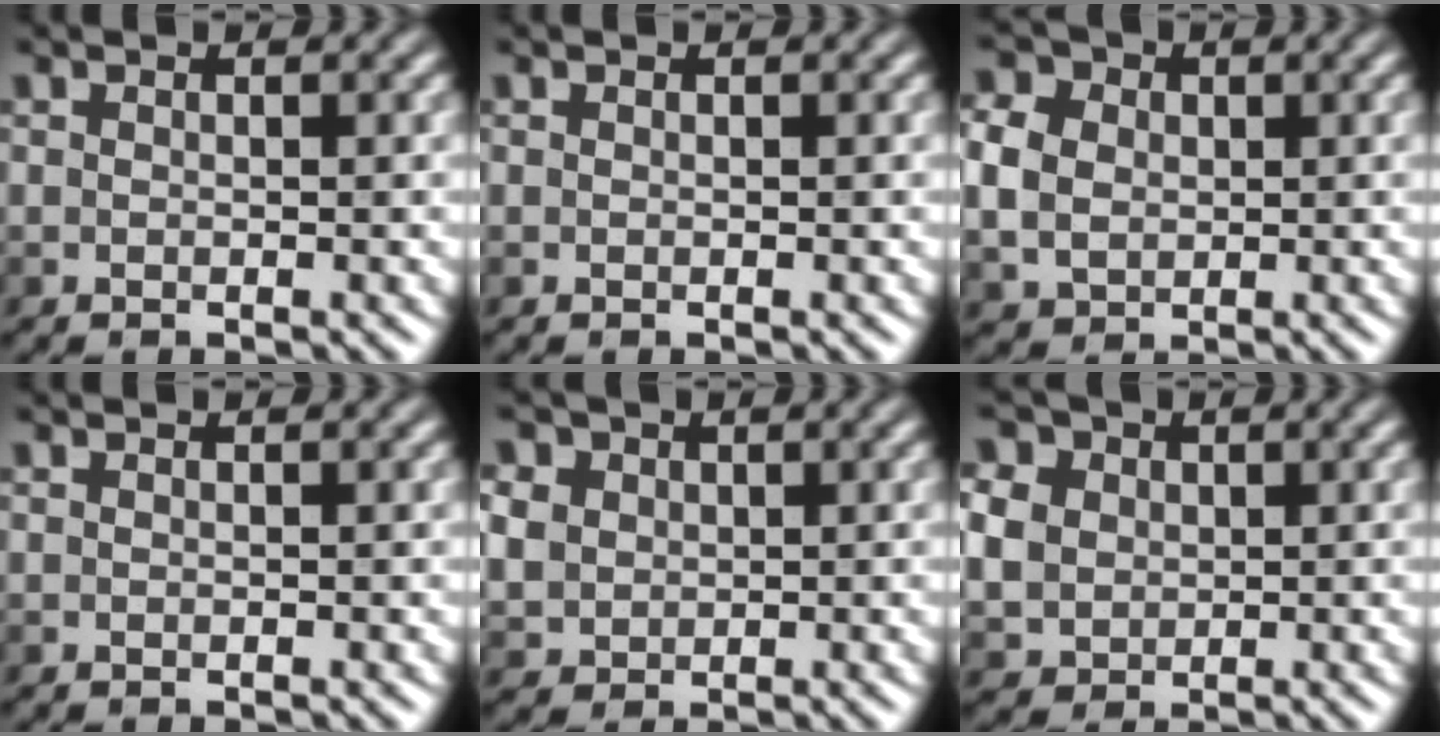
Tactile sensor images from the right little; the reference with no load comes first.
{"total": 0.0}
{"total": 5.7, "force": [0.6, 4.8, 3.0], "torque": [-0.076, 0.016, 0.006]}
{"total": 0.0}
{"total": 4.8, "force": [1.6, 4.1, 2.1], "torque": [-0.073, 0.015, 0.028]}
{"total": 7.7, "force": [2.0, 6.3, 3.9], "torque": [-0.087, 0.024, 0.024]}